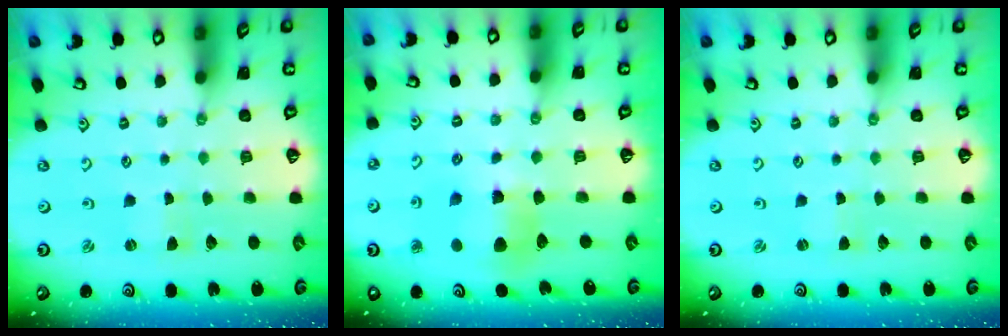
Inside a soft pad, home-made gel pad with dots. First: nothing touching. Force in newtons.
{"total": 8.4, "press": 8.3, "slide": 1.1}
{"total": 0.0}